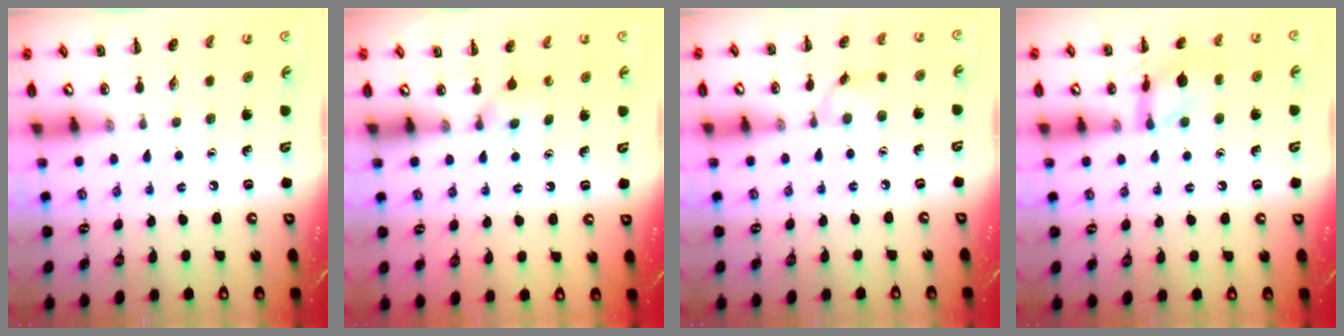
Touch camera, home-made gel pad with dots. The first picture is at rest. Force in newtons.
{"total": 2.9, "press": 2.7, "slide": 1.2}
{"total": 5.8, "press": 5.5, "slide": 1.9}
{"total": 11.4, "press": 11.4, "slide": 0.9}